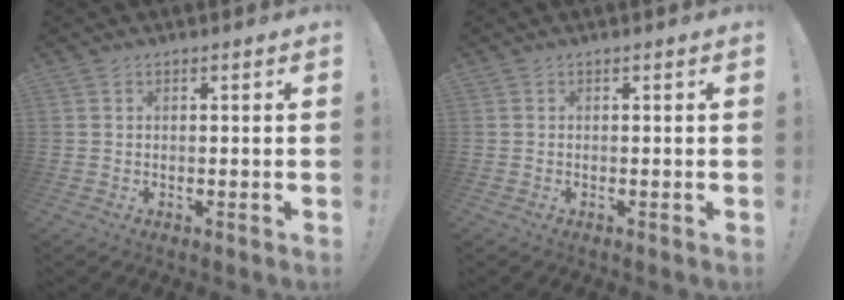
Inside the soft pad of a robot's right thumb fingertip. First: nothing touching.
{"total": 0.0}